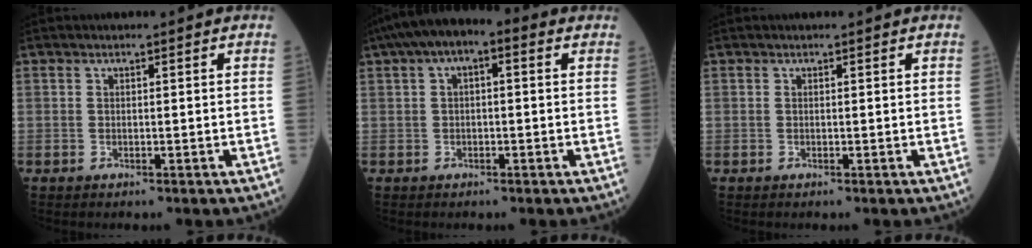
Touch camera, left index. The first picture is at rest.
{"total": 7.2, "force": [3.0, 2.9, 5.9], "torque": [-0.103, 0.041, 0.039]}
{"total": 0.0}